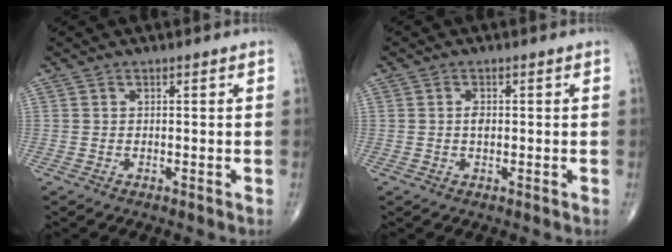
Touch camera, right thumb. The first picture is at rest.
{"total": 1.6, "force": [0.0, 0.9, 1.3], "torque": [-0.017, 0.001, -0.001]}